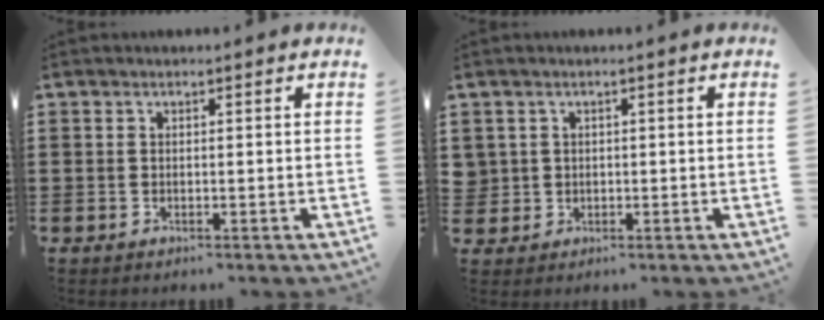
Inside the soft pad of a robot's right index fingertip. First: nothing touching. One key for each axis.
{"total": 1.5, "fx": 0.1, "fy": 1.5, "fz": 0.0, "tx": -0.006, "ty": 0.008, "tz": 0.001}